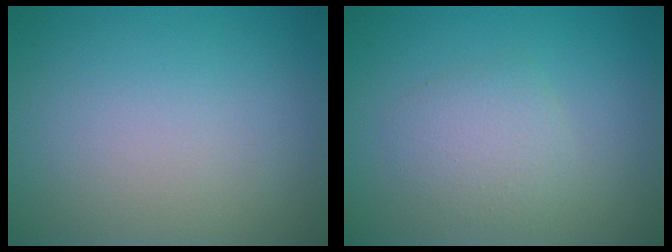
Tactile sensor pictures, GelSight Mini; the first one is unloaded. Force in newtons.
{"total": 2.3, "press": 2.3, "slide": 0.1}